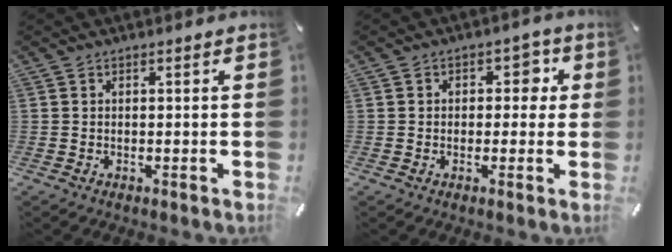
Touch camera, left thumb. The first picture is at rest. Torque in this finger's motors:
{"motor_torque": [-0.05, 0.06, 0.10, 0.06, -0.04]}